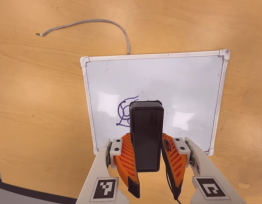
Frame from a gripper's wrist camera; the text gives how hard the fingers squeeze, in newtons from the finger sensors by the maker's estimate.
{"total": 8.3, "left": 7.0, "right": 9.5}